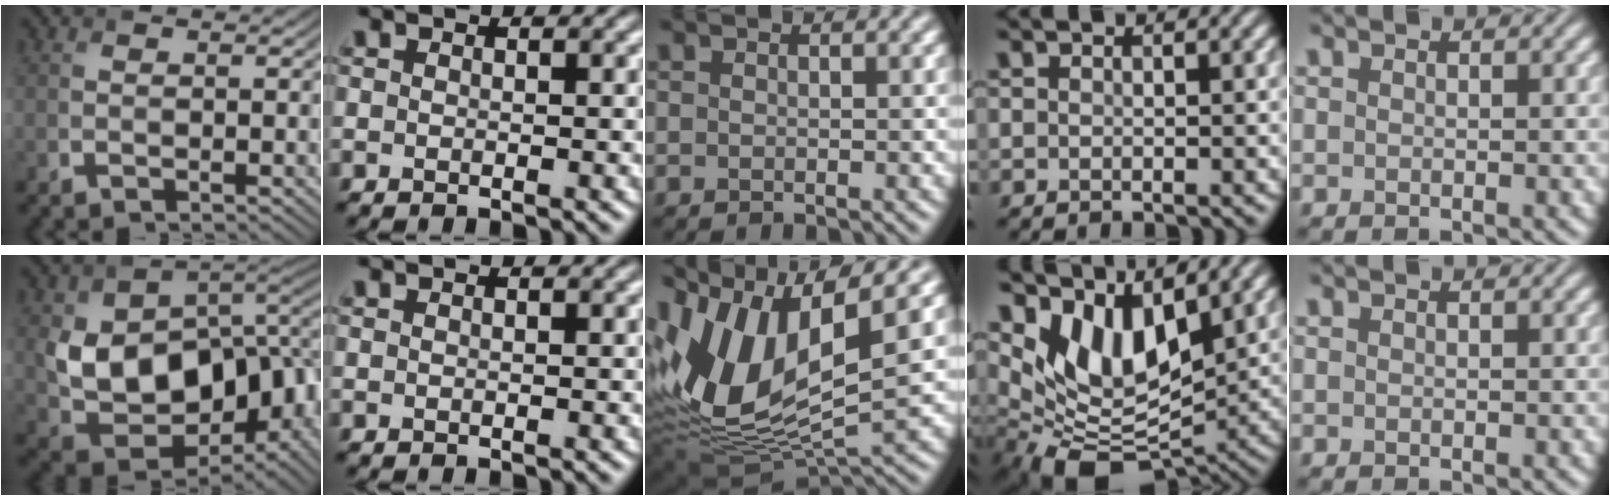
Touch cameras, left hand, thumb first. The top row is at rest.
{"thumb": {"total": 16.2, "force": [0.1, 12.2, 10.7], "torque": [-0.191, -0.029, 0.011]}, "middle": {"total": 12.8, "force": [2.6, 6.6, 10.6], "torque": [-0.230, 0.007, 0.048]}, "ring": {"total": 7.7, "force": [3.0, 4.2, 5.7], "torque": [-0.104, -0.017, 0.062]}}